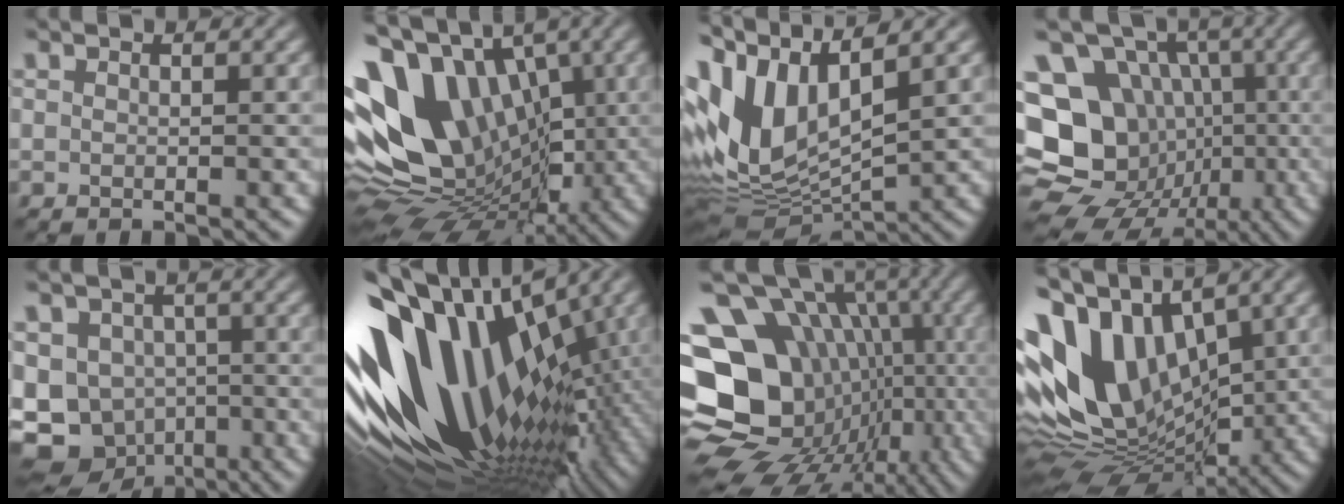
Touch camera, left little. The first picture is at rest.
{"total": 13.8, "force": [2.0, 9.4, 9.8], "torque": [-0.195, 0.012, 0.021]}
{"total": 11.9, "force": [3.8, 6.0, 9.5], "torque": [-0.223, 0.007, 0.071]}
{"total": 18.9, "force": [-1.8, 16.8, 8.6], "torque": [-0.192, 0.017, -0.038]}
{"total": 10.1, "force": [-3.9, 8.3, 4.2], "torque": [-0.081, -0.026, -0.069]}
{"total": 16.3, "force": [1.2, 10.5, 12.5], "torque": [-0.230, 0.020, 0.015]}
{"total": 18.7, "force": [-2.7, 15.1, 10.6], "torque": [-0.157, 0.016, -0.034]}
{"total": 14.2, "force": [3.5, 8.6, 10.8], "torque": [-0.225, 0.012, 0.055]}